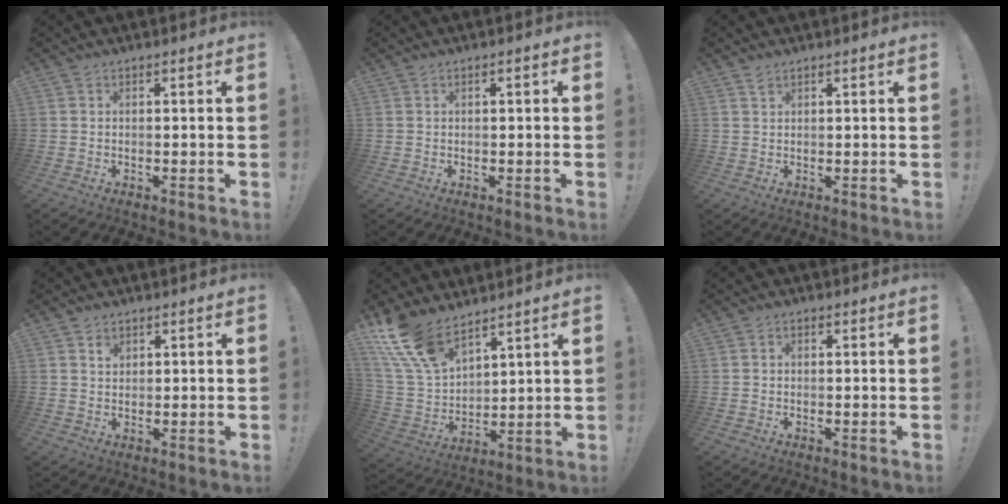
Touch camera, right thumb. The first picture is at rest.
{"total": 0.6, "force": [-0.1, 0.3, 0.5], "torque": [-0.010, 0.003, -0.003]}
{"total": 1.5, "force": [1.2, 0.5, 0.7], "torque": [0.001, -0.008, 0.020]}
{"total": 1.9, "force": [1.3, 1.2, 0.5], "torque": [0.012, -0.012, 0.021]}
{"total": 15.4, "force": [11.6, 7.3, 7.0], "torque": [-0.161, -0.078, 0.221]}
{"total": 0.8, "force": [-0.1, 0.7, 0.5], "torque": [-0.009, 0.003, -0.001]}